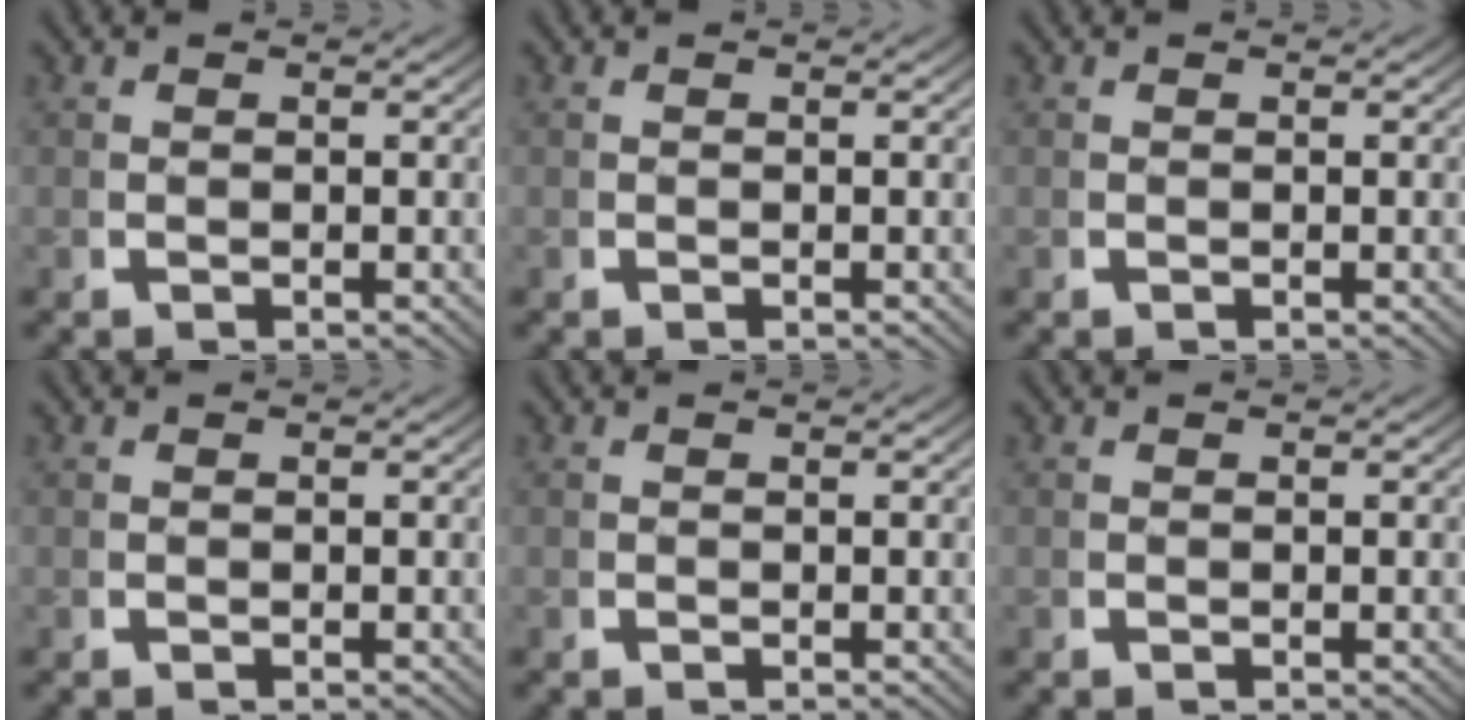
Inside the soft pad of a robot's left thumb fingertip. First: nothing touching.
{"total": 0.0}
{"total": 0.0}
{"total": 0.0}
{"total": 0.0}
{"total": 0.0}